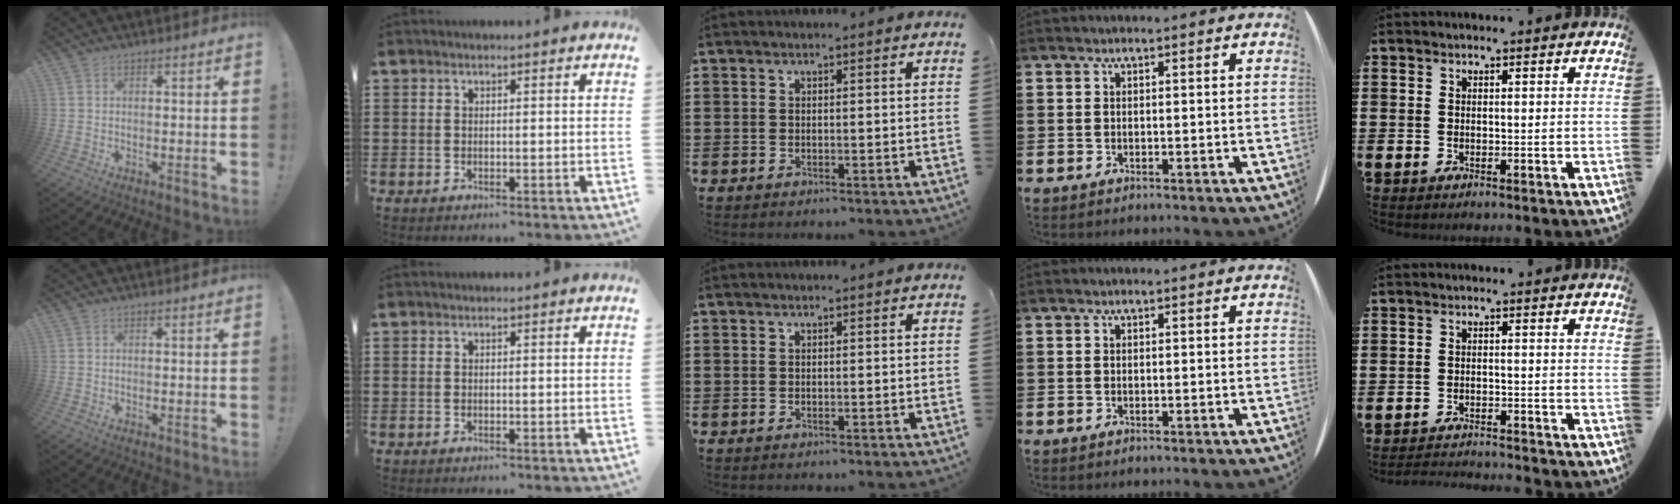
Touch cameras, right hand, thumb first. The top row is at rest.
{"little": {"total": 1.9, "force": [-1.9, -0.1, -0.1], "torque": [-0.003, 0.002, -0.041]}}